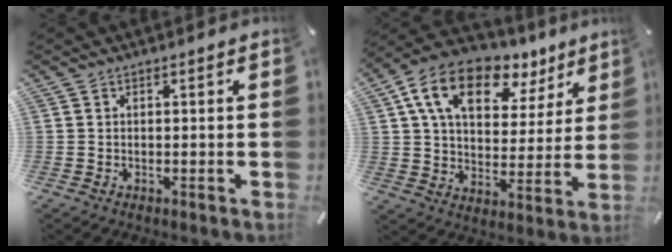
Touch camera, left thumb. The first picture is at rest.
{"total": 15.6, "force": [8.5, 9.7, 8.7], "torque": [-0.156, -0.032, 0.153]}